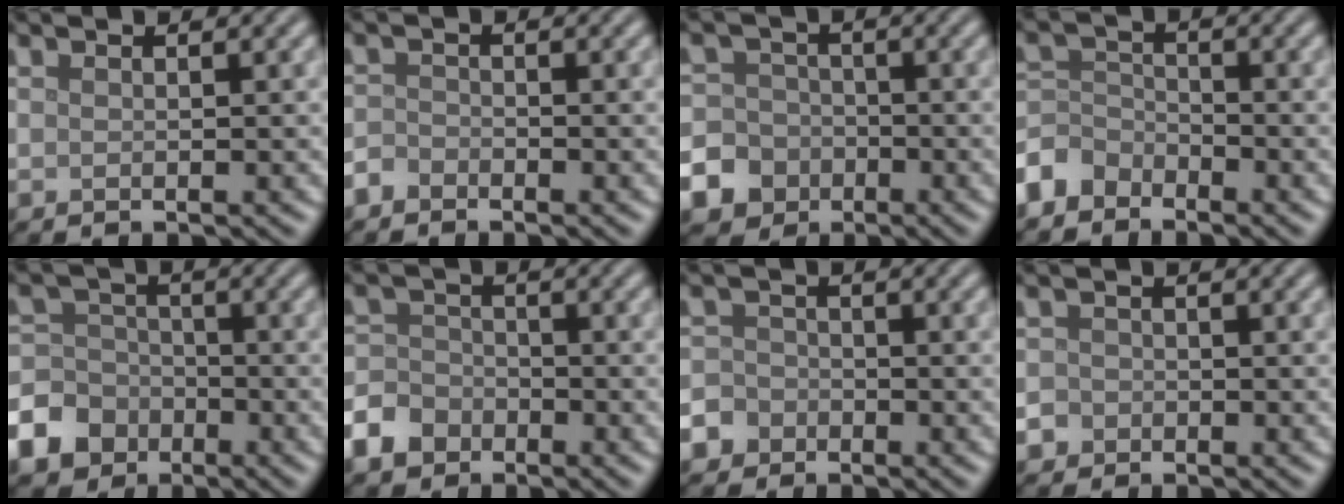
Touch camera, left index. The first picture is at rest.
{"total": 1.5, "force": [-1.2, 0.9, 0.2], "torque": [-0.001, 0.004, -0.030]}
{"total": 8.9, "force": [-4.3, 7.6, 1.9], "torque": [-0.047, -0.027, -0.098]}
{"total": 3.4, "force": [-2.5, 2.1, 0.6], "torque": [-0.013, 0.005, -0.065]}
{"total": 8.0, "force": [-4.2, 6.5, 2.1], "torque": [-0.044, -0.017, -0.103]}
{"total": 4.9, "force": [-3.0, 3.5, 1.6], "torque": [-0.033, -0.005, -0.069]}
{"total": 4.5, "force": [-2.7, 3.5, 0.7], "torque": [-0.002, -0.008, -0.057]}
{"total": 2.5, "force": [-1.3, 2.1, 0.5], "torque": [0.003, 0.000, -0.027]}